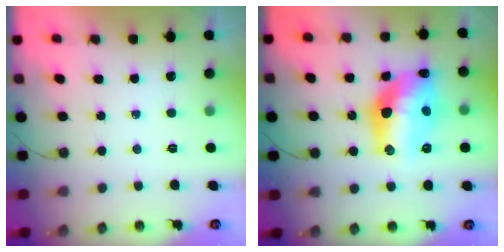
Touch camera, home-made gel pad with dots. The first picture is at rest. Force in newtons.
{"total": 18.3, "press": 17.9, "slide": 3.5}